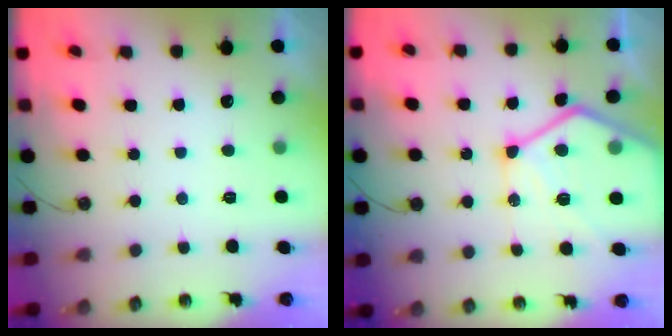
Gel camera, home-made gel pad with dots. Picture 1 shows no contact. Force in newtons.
{"total": 19.5, "press": 19.4, "slide": 1.8}